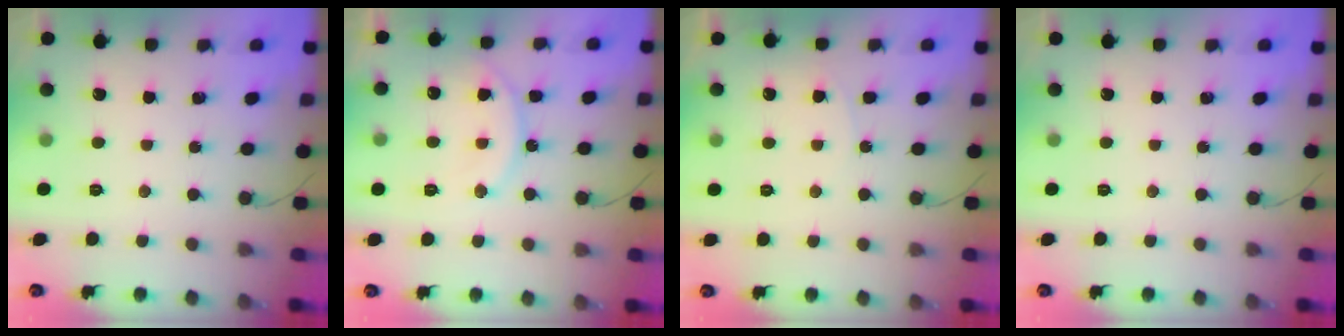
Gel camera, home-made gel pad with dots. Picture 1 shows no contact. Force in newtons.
{"total": 12.4, "press": 12.4, "slide": 0.8}
{"total": 3.3, "press": 3.3, "slide": 0.5}
{"total": 0.0}